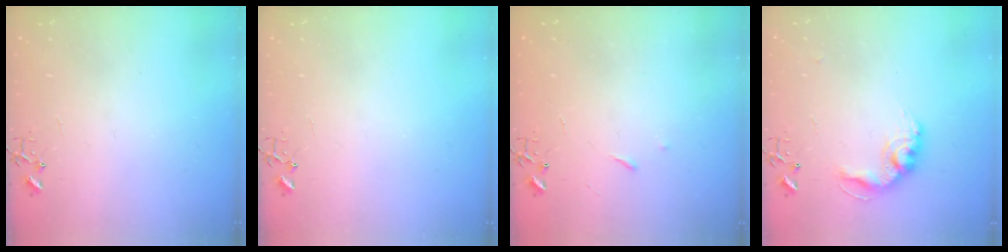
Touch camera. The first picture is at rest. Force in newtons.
{"total": 0.0}
{"total": 2.9, "press": 2.8, "slide": 0.5}
{"total": 13.8, "press": 13.8, "slide": 1.0}